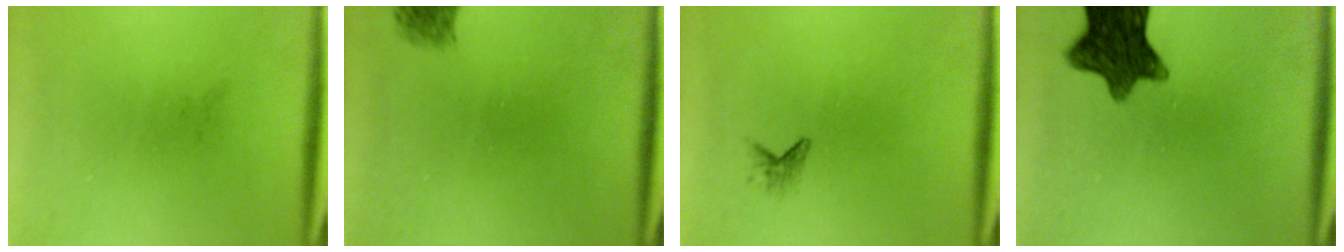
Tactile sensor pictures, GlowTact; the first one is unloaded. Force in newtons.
{"total": 1.9}
{"total": 1.0}
{"total": 10.8}